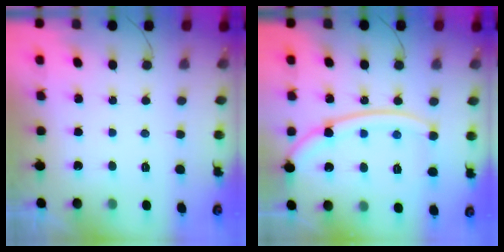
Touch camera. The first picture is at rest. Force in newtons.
{"total": 15.3, "press": 15.2, "slide": 1.5}